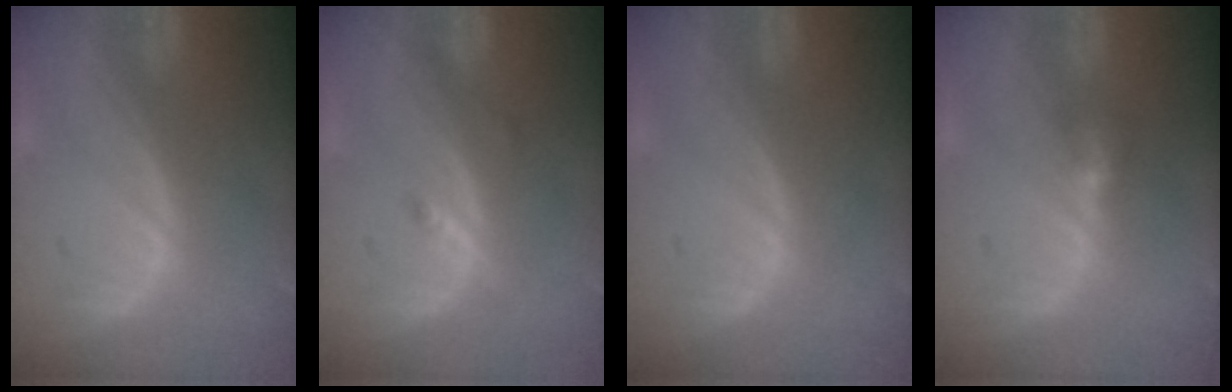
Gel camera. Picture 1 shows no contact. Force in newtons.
{"total": 2.2, "press": 1.8, "slide": 1.3}
{"total": 0.0}
{"total": 2.8, "press": 2.6, "slide": 0.9}